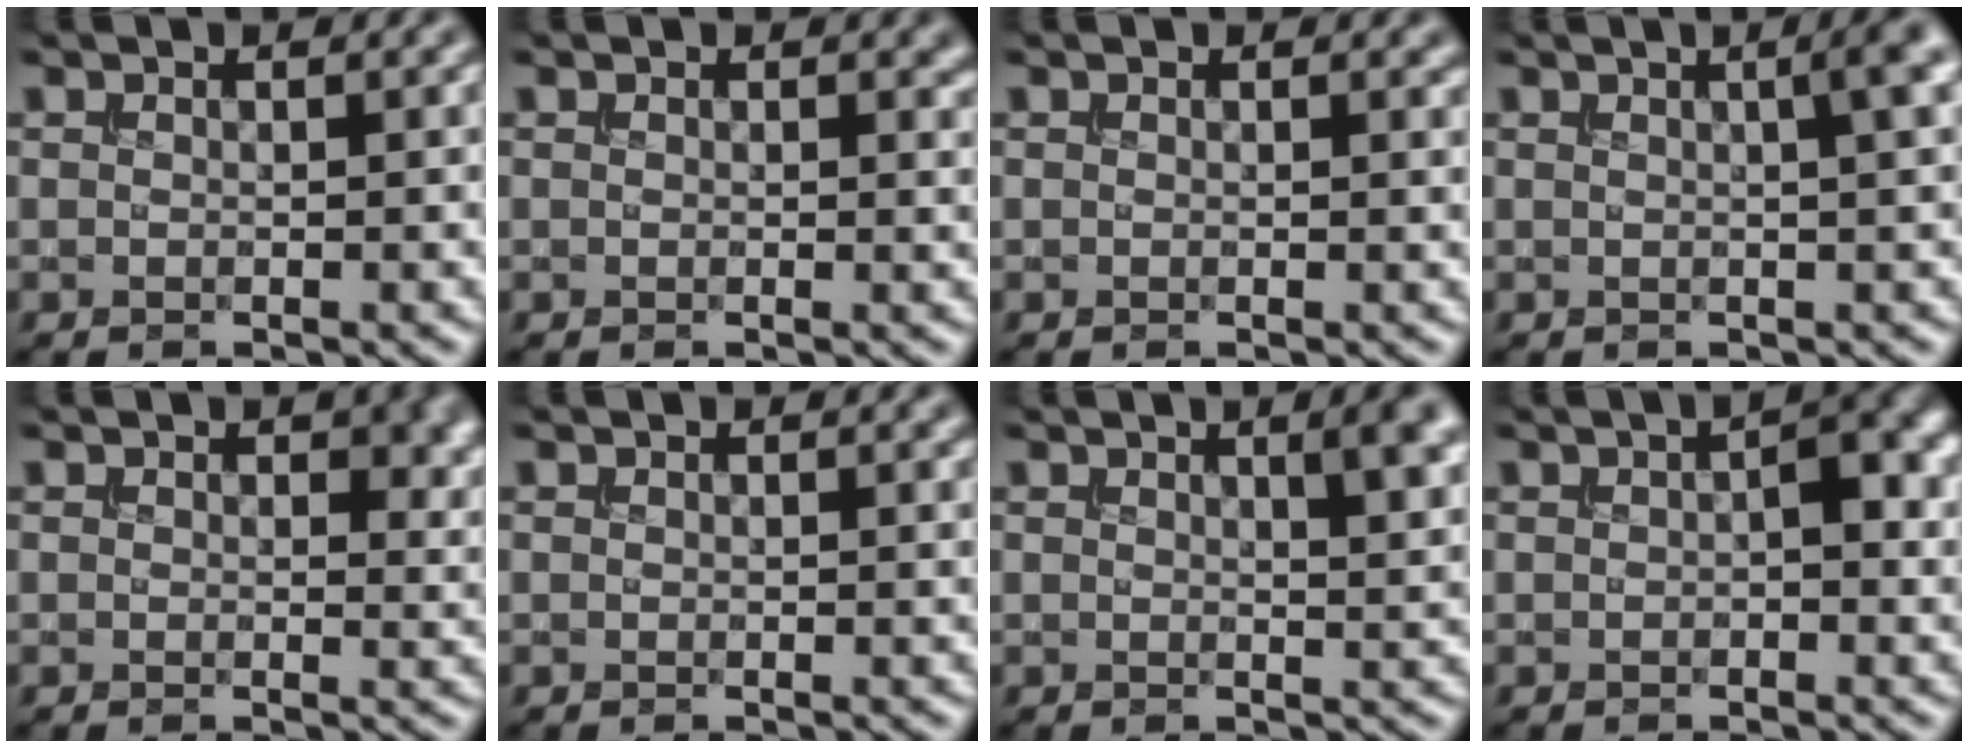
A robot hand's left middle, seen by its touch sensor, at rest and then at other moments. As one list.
[{"total": 1.0, "force": [0.4, 0.7, 0.6], "torque": [-0.005, -0.003, 0.007]}, {"total": 0.5, "force": [0.3, 0.3, 0.3], "torque": [-0.002, -0.002, 0.006]}, {"total": 3.1, "force": [0.9, 0.7, 2.9], "torque": [-0.021, 0.015, 0.003]}, {"total": 2.9, "force": [1.0, 1.8, 2.0], "torque": [-0.023, -0.004, 0.014]}, {"total": 0.0}, {"total": 3.4, "force": [1.5, 1.0, 2.8], "torque": [-0.022, 0.005, 0.021]}, {"total": 3.0, "force": [0.2, 1.2, 2.7], "torque": [-0.039, 0.006, 0.000]}]